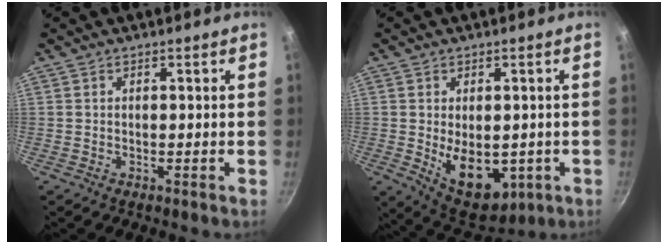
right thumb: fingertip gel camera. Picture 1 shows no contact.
{"total": 12.1, "force": [-2.0, 7.5, 9.3], "torque": [-0.105, -0.012, -0.005]}